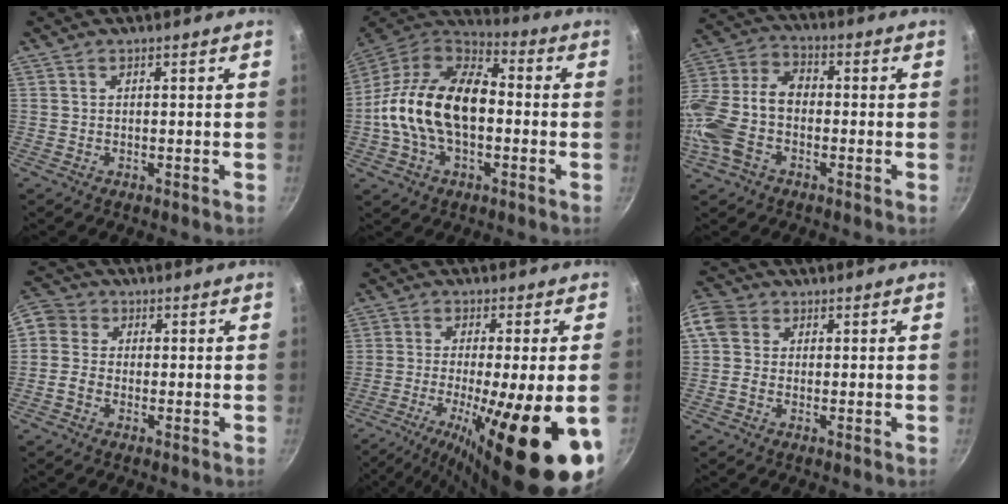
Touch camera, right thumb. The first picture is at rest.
{"total": 20.8, "force": [-1.5, 12.7, 16.4], "torque": [-0.271, 0.038, -0.041]}
{"total": 15.8, "force": [-4.1, 10.2, 11.4], "torque": [-0.225, 0.039, -0.098]}
{"total": 6.1, "force": [-0.9, 5.4, 2.6], "torque": [-0.031, 0.017, -0.038]}
{"total": 22.0, "force": [-8.5, 3.8, 20.0], "torque": [-0.310, -0.014, -0.130]}
{"total": 6.7, "force": [0.6, 5.8, 3.4], "torque": [-0.063, 0.016, -0.003]}